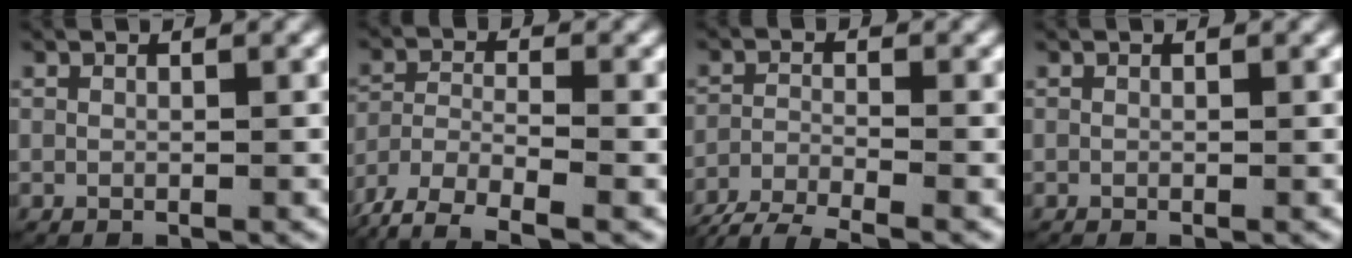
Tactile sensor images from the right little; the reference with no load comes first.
{"total": 6.4, "force": [-3.8, 3.8, 3.5], "torque": [-0.075, -0.020, -0.055]}
{"total": 5.2, "force": [-4.3, 2.1, 2.1], "torque": [-0.035, -0.013, -0.068]}
{"total": 0.0}